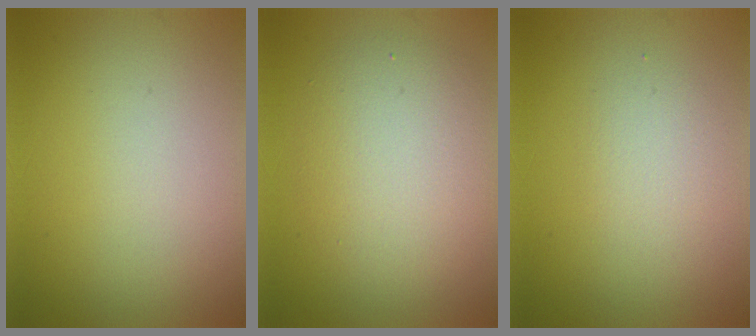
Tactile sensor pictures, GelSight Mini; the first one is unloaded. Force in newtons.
{"total": 4.9, "press": 4.8, "slide": 0.4}
{"total": 1.6, "press": 1.6, "slide": 0.1}